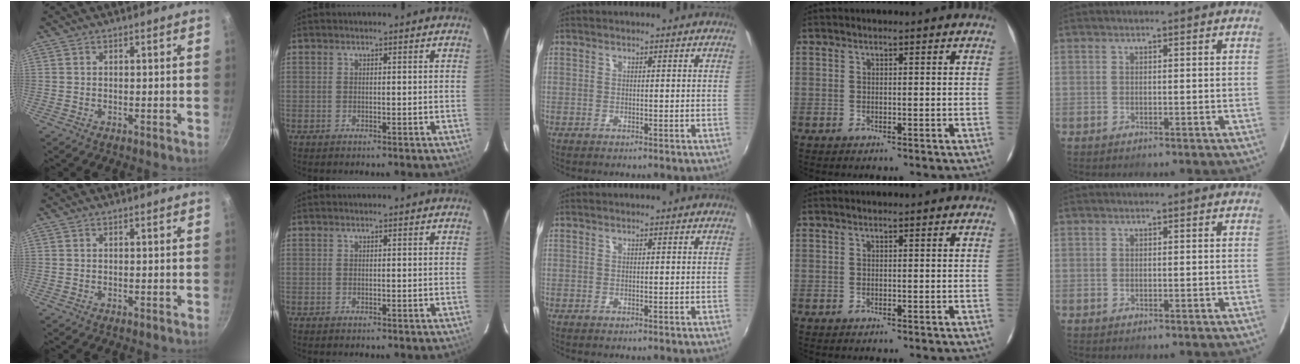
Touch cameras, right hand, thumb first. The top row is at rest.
{}